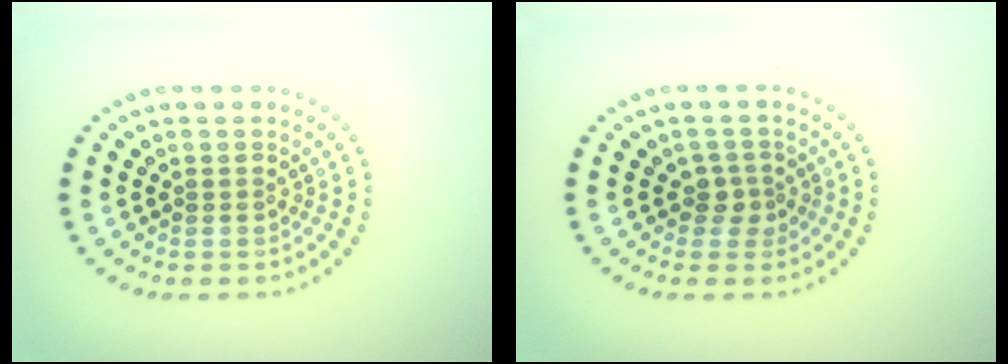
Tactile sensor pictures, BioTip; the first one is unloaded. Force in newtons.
{"total": 1.7, "press": 1.3, "slide": 1.1}